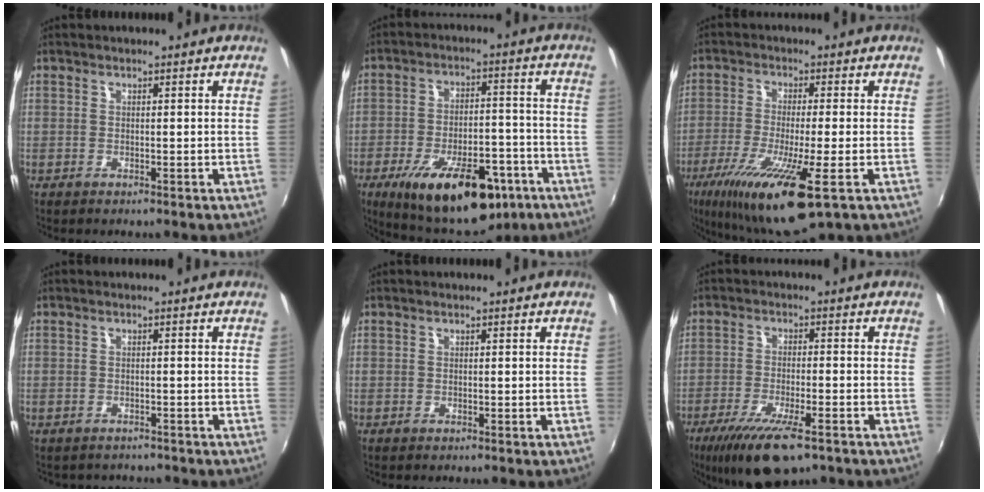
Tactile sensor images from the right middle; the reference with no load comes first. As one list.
[{"total": 20.5, "force": [-12.0, 8.7, 14.2], "torque": [-0.244, -0.017, -0.167]}, {"total": 16.1, "force": [-8.4, 2.4, 13.5], "torque": [-0.272, -0.059, -0.148]}, {"total": 2.5, "force": [-2.2, 1.2, 0.3], "torque": [-0.012, -0.009, -0.030]}, {"total": 0.0}, {"total": 12.3, "force": [-8.2, 3.4, 8.5], "torque": [-0.180, -0.038, -0.142]}]